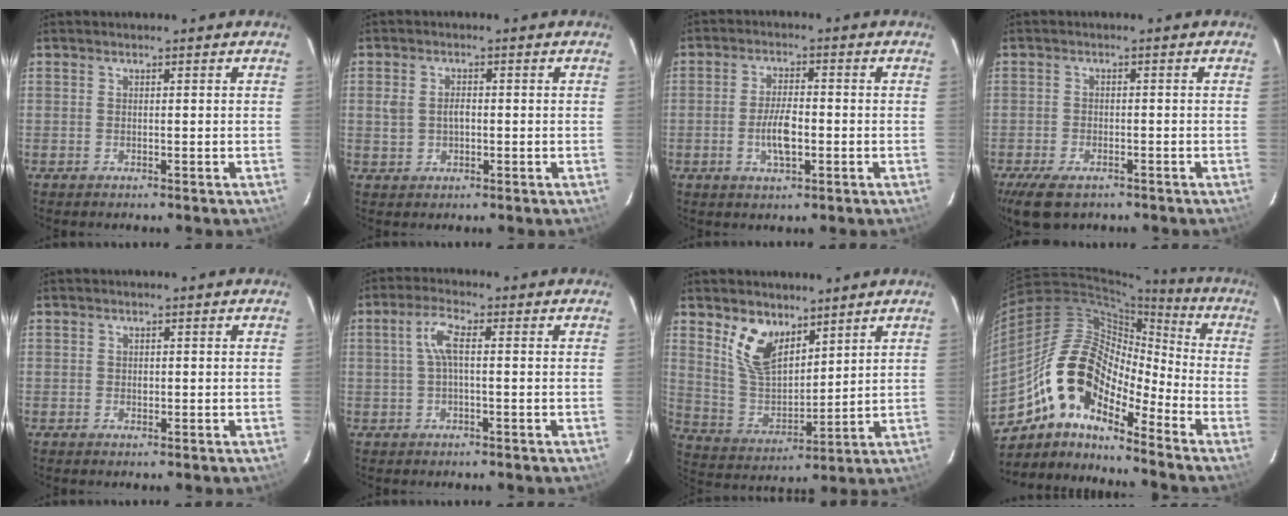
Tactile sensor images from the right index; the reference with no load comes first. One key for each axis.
{"total": 3.4, "fx": -0.1, "fy": 2.4, "fz": 2.4, "tx": -0.047, "ty": 0.007, "tz": 0.004}
{"total": 5.9, "fx": -1.6, "fy": 2.4, "fz": 5.2, "tx": -0.105, "ty": 0.000, "tz": -0.027}
{"total": 7.1, "fx": -4.7, "fy": 3.5, "fz": 3.9, "tx": -0.098, "ty": -0.017, "tz": -0.083}
{"total": 0.7, "fx": 0.0, "fy": 0.7, "fz": 0.2, "tx": -0.003, "ty": 0.000, "tz": 0.001}
{"total": 4.3, "fx": 0.3, "fy": 1.0, "fz": 4.1, "tx": -0.084, "ty": 0.010, "tz": 0.007}
{"total": 10.8, "fx": 6.9, "fy": 5.6, "fz": 6.1, "tx": -0.122, "ty": 0.005, "tz": 0.143}
{"total": 15.5, "fx": -10.5, "fy": 6.3, "fz": 9.4, "tx": -0.154, "ty": 0.005, "tz": -0.215}